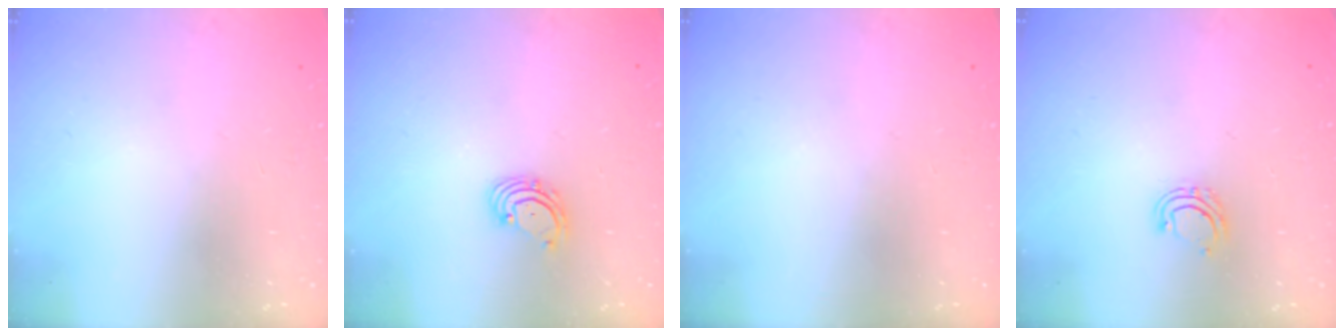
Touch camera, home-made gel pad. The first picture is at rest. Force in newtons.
{"total": 2.6, "press": 2.5, "slide": 0.6}
{"total": 0.0}
{"total": 4.7, "press": 4.7, "slide": 0.8}